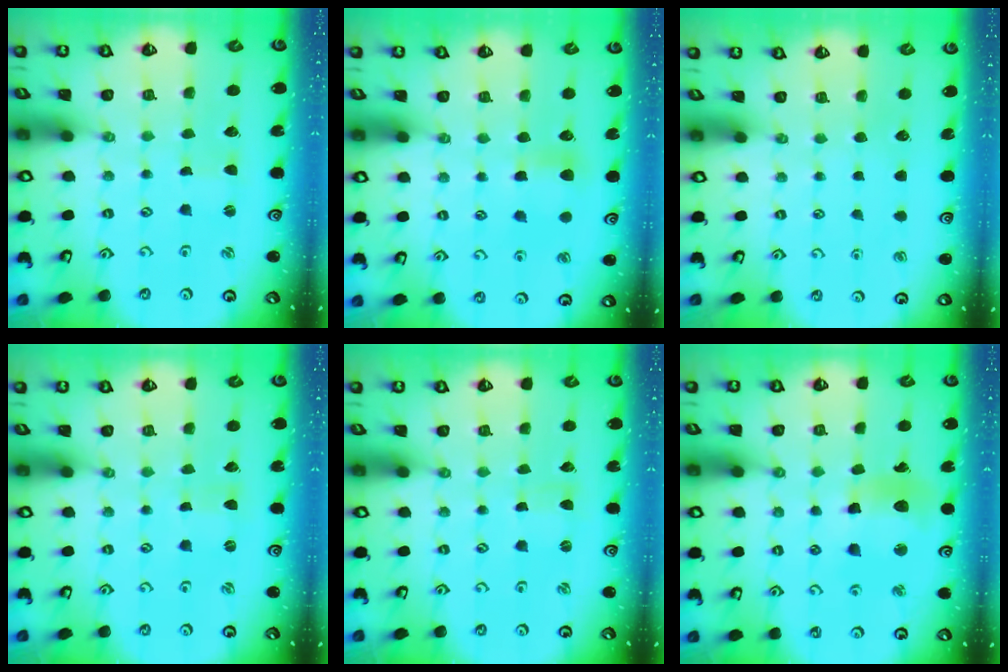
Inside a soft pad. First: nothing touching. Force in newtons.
{"total": 5.5, "press": 5.5, "slide": 0.5}
{"total": 0.0}
{"total": 0.0}
{"total": 0.6, "press": 0.6, "slide": 0.0}
{"total": 11.8, "press": 11.8, "slide": 1.3}